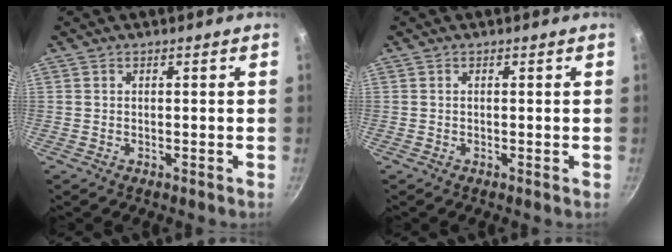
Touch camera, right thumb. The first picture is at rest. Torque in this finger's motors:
{"motor_torque": [0.19, -0.01, -0.06, -0.37, 0.00]}